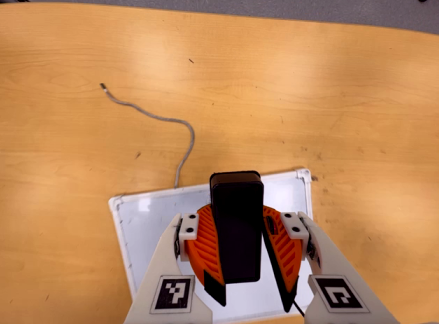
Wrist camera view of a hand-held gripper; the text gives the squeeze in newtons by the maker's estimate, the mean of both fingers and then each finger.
{"total": 9.7, "left": 9.9, "right": 9.5}